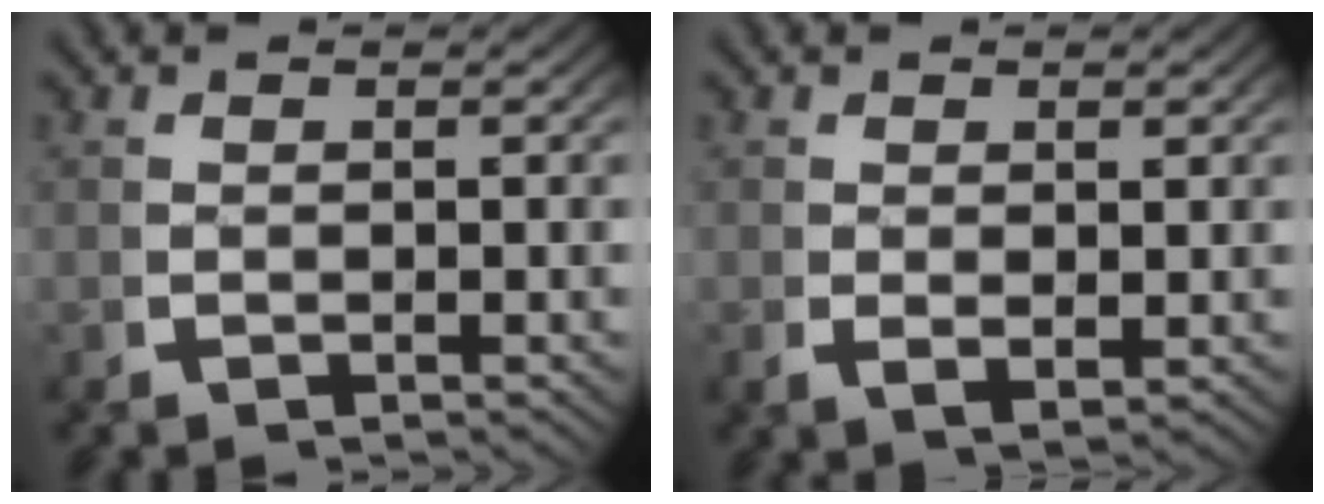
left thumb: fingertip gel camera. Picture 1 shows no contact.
{"total": 1.5, "force": [0.4, 0.8, 1.1], "torque": [-0.027, -0.009, 0.017]}